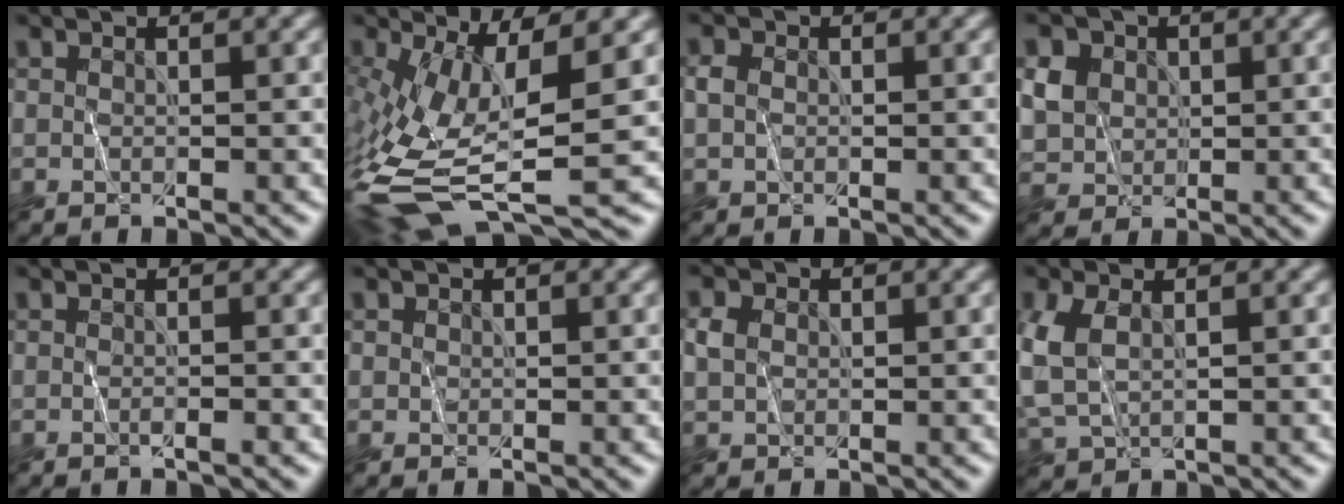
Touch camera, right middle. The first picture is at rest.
{"total": 11.2, "force": [-2.9, 4.3, 9.9], "torque": [-0.211, -0.019, -0.049]}
{"total": 1.9, "force": [0.2, 1.5, 1.0], "torque": [-0.025, 0.002, 0.003]}
{"total": 4.7, "force": [1.6, 3.9, 2.0], "torque": [-0.063, 0.008, 0.033]}
{"total": 0.7, "force": [-0.4, 0.1, 0.5], "torque": [-0.007, -0.001, -0.009]}
{"total": 0.8, "force": [0.3, 0.7, 0.3], "torque": [-0.005, -0.001, 0.008]}
{"total": 2.2, "force": [0.4, 1.8, 1.2], "torque": [-0.028, 0.002, 0.007]}
{"total": 4.1, "force": [0.5, 2.6, 3.1], "torque": [-0.089, 0.000, 0.013]}